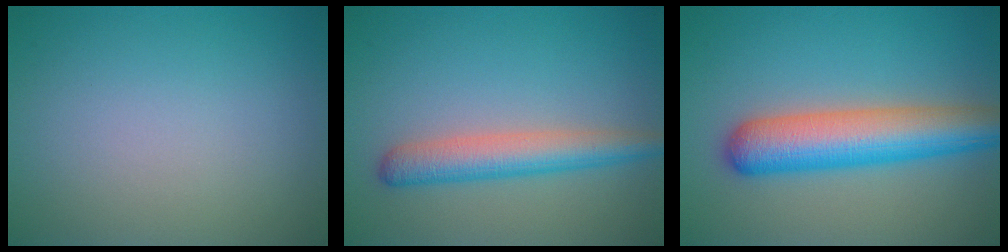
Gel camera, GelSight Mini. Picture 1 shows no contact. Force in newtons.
{"total": 4.1, "press": 4.1, "slide": 0.1}
{"total": 7.5, "press": 7.5, "slide": 0.3}